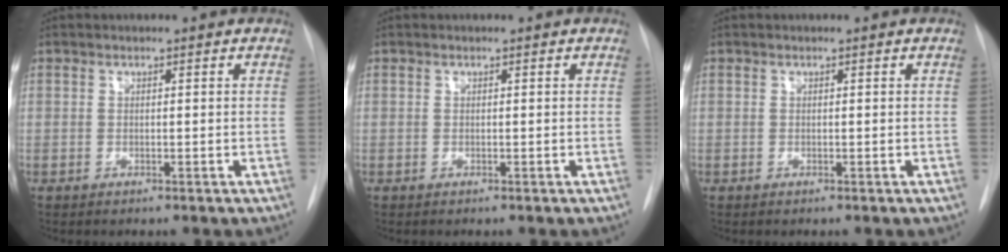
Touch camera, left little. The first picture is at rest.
{"total": 0.0}
{"total": 0.0}